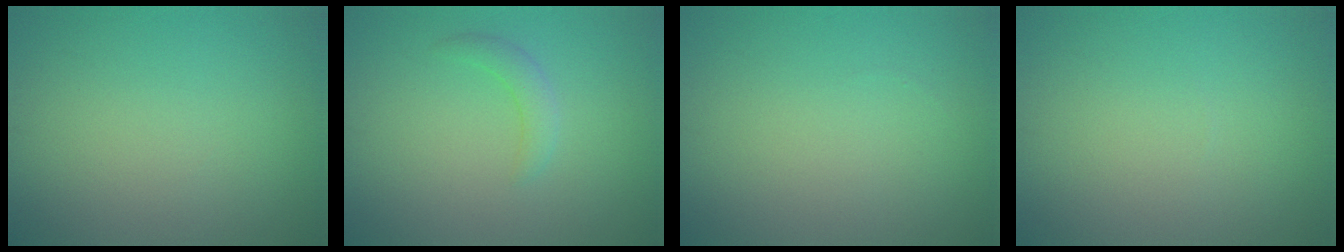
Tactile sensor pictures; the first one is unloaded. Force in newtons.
{"total": 1.6, "press": 1.6, "slide": 0.1}
{"total": 0.0}
{"total": 0.0}